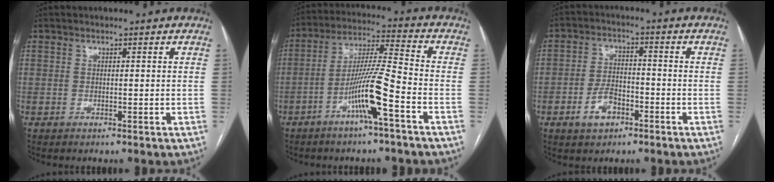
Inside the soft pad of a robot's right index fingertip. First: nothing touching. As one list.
[{"total": 10.6, "force": [-4.8, -0.3, 9.4], "torque": [-0.182, 0.009, -0.091]}, {"total": 5.8, "force": [-2.9, 3.3, 3.8], "torque": [-0.077, 0.006, -0.050]}]